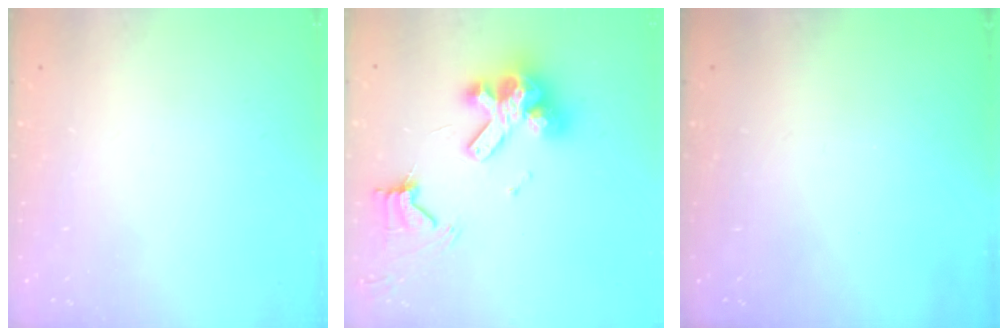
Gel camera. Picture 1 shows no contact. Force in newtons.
{"total": 15.7, "press": 15.6, "slide": 1.7}
{"total": 0.0}